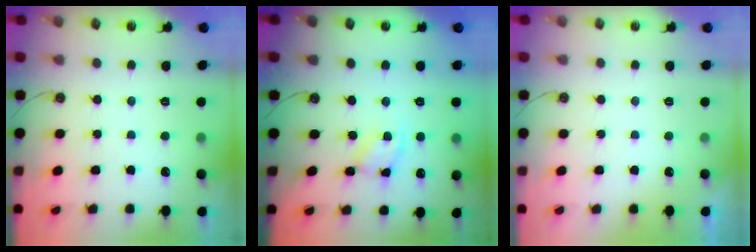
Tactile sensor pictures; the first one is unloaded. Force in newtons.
{"total": 5.7, "press": 5.7, "slide": 0.3}
{"total": 0.0}